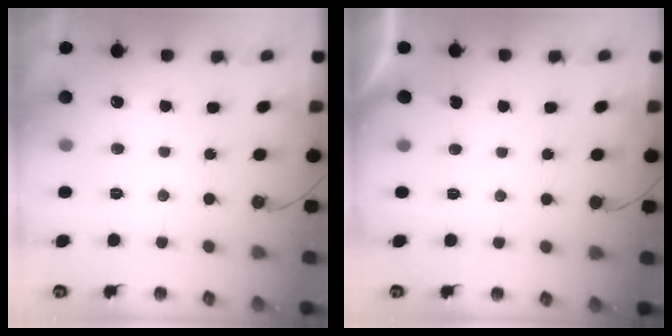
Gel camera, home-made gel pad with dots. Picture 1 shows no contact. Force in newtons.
{"total": 0.7, "press": 0.7, "slide": 0.1}